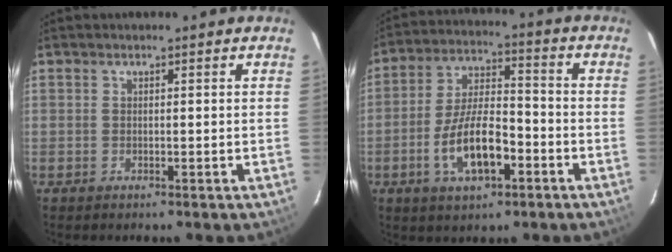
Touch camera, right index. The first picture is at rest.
{"total": 11.9, "force": [-4.8, 4.7, 9.9], "torque": [-0.195, 0.007, -0.078]}